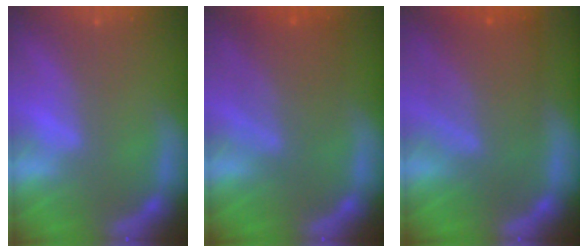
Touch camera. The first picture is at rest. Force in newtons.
{"total": 5.5}
{"total": 8.1}